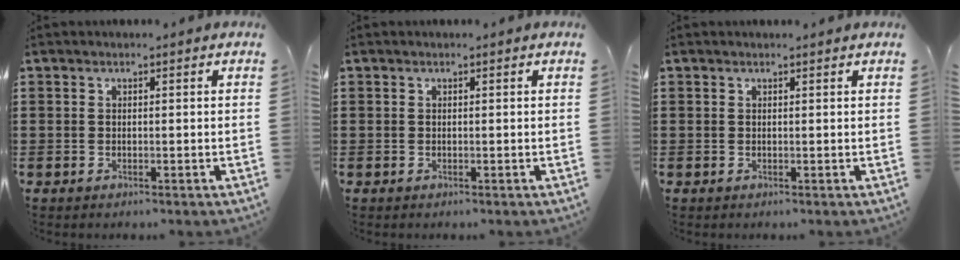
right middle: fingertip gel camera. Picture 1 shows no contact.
{"total": 0.0}
{"total": 0.0}